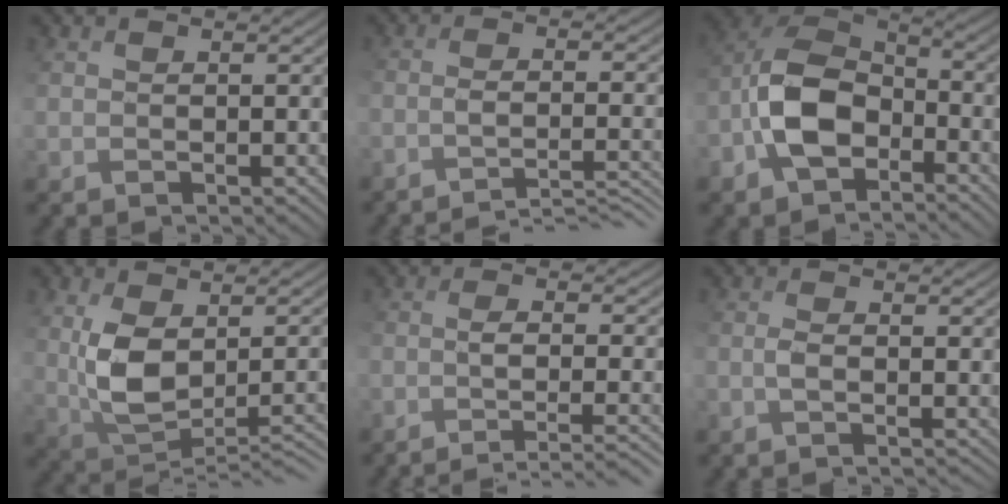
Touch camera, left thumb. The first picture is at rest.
{"total": 6.3, "force": [-4.7, 1.1, 4.1], "torque": [-0.066, 0.007, -0.076]}
{"total": 10.3, "force": [-4.0, 6.1, 7.2], "torque": [-0.160, 0.007, -0.097]}
{"total": 8.9, "force": [-1.1, 4.7, 7.5], "torque": [-0.142, -0.010, -0.014]}
{"total": 6.6, "force": [-3.8, 1.5, 5.2], "torque": [-0.080, -0.003, -0.055]}
{"total": 1.9, "force": [-0.8, 0.5, 1.7], "torque": [-0.038, 0.003, -0.021]}